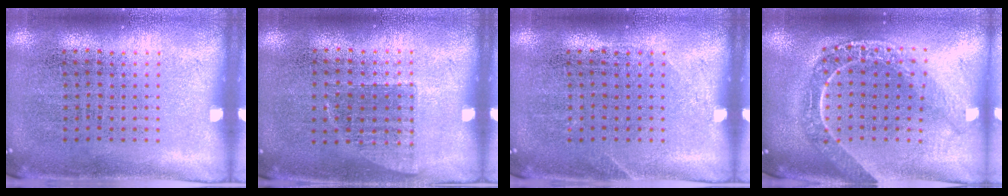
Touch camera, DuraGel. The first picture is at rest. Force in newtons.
{"total": 0.7, "press": 0.6, "slide": 0.2}
{"total": 0.7, "press": 0.6, "slide": 0.2}
{"total": 2.2, "press": 1.9, "slide": 1.1}